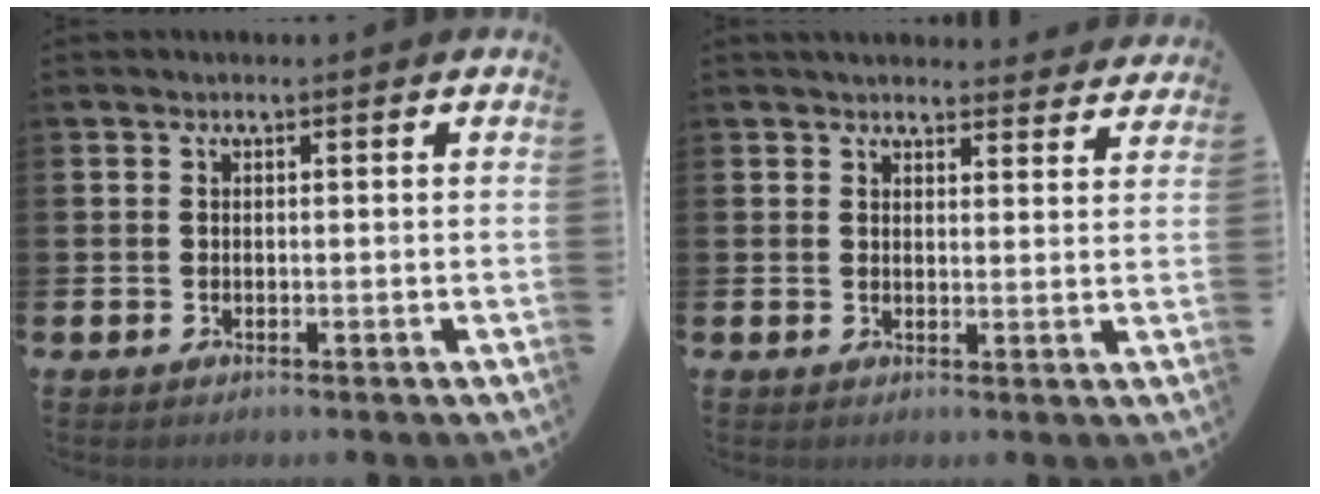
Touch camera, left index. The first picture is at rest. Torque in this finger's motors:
{"motor_torque": [1.02, -1.12, 0.22, 0.04]}